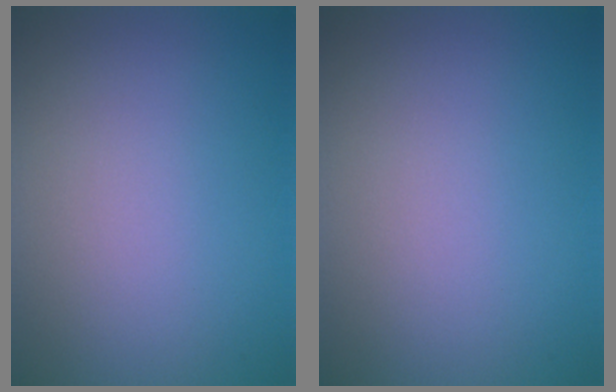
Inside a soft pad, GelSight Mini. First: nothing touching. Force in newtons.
{"total": 0.0}